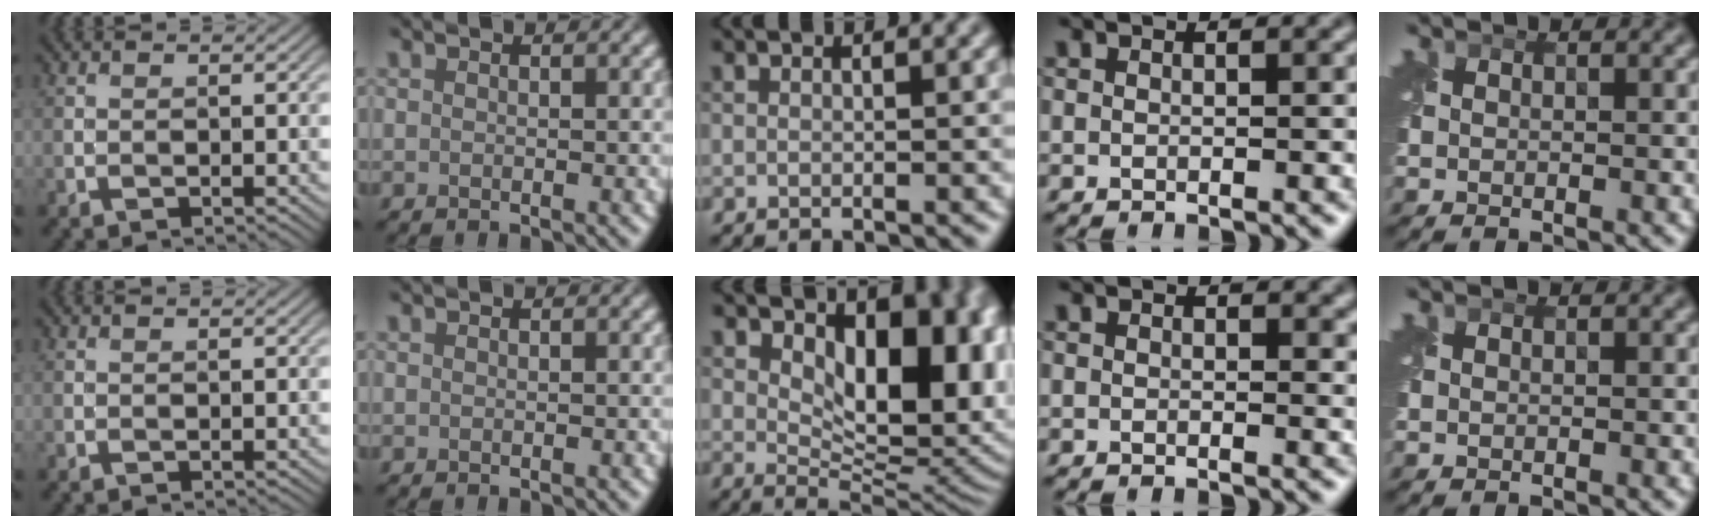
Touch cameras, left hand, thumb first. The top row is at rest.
{"middle": {"total": 11.5, "force": [3.2, 6.2, 9.2], "torque": [-0.119, -0.010, 0.056]}, "ring": {"total": 1.5, "force": [0.4, 0.9, 1.0], "torque": [-0.008, -0.003, 0.003]}}